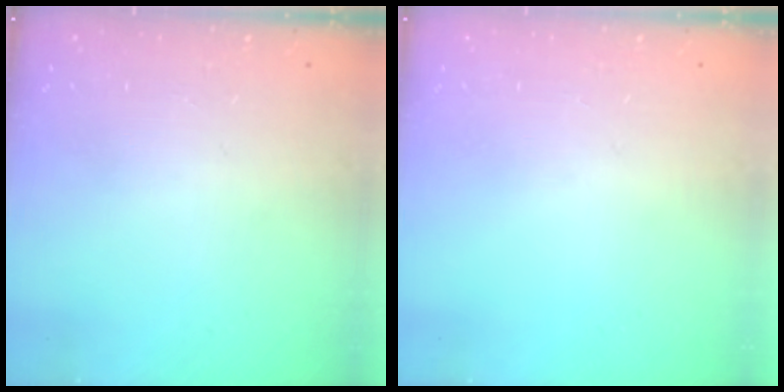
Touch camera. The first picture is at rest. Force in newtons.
{"total": 0.0}